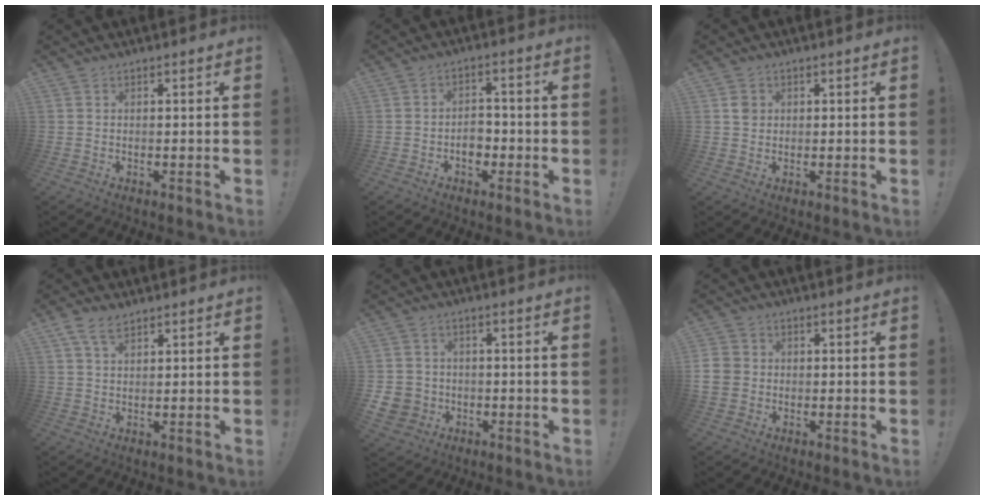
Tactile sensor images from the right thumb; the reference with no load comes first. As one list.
[{"total": 5.7, "force": [-1.7, 4.2, 3.4], "torque": [-0.043, 0.007, -0.030]}, {"total": 2.4, "force": [0.7, 2.3, 0.6], "torque": [0.002, -0.002, 0.011]}, {"total": 5.6, "force": [3.4, 2.9, 3.4], "torque": [-0.063, -0.008, 0.065]}, {"total": 5.8, "force": [-1.3, 5.3, 1.7], "torque": [-0.034, 0.010, -0.024]}, {"total": 5.5, "force": [-0.6, 4.9, 2.2], "torque": [-0.047, 0.004, -0.012]}]